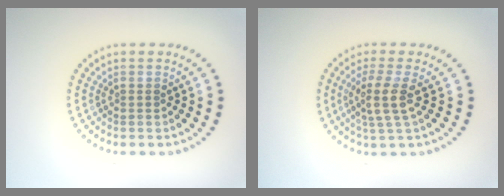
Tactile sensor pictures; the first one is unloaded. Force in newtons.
{"total": 2.9, "press": 2.4, "slide": 1.7}